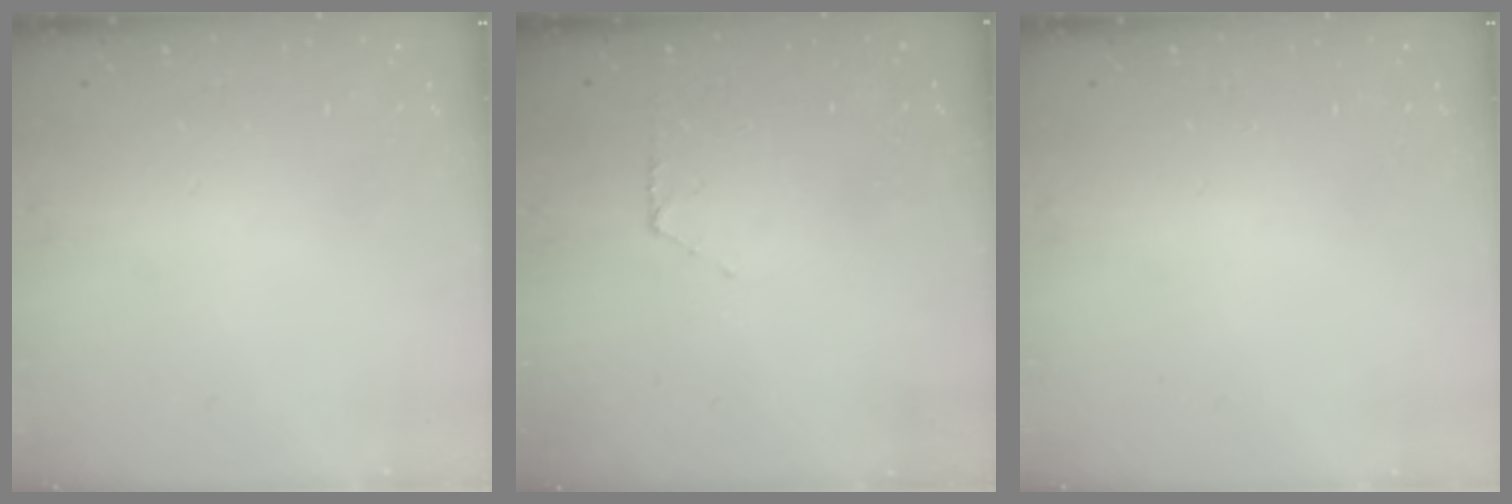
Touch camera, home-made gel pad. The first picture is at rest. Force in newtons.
{"total": 5.5, "press": 5.5, "slide": 0.4}
{"total": 0.0}